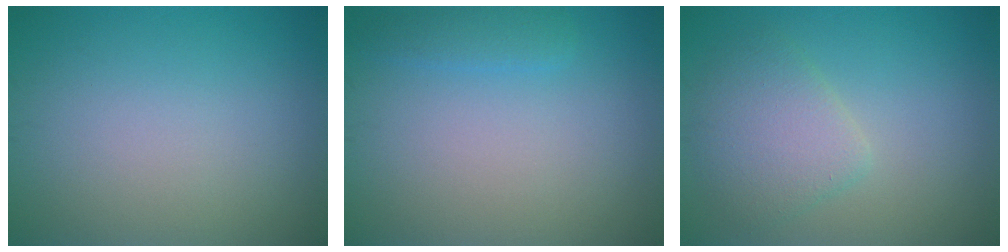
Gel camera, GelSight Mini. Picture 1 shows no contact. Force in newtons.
{"total": 1.4, "press": 1.4, "slide": 0.1}
{"total": 3.7, "press": 3.7, "slide": 0.2}